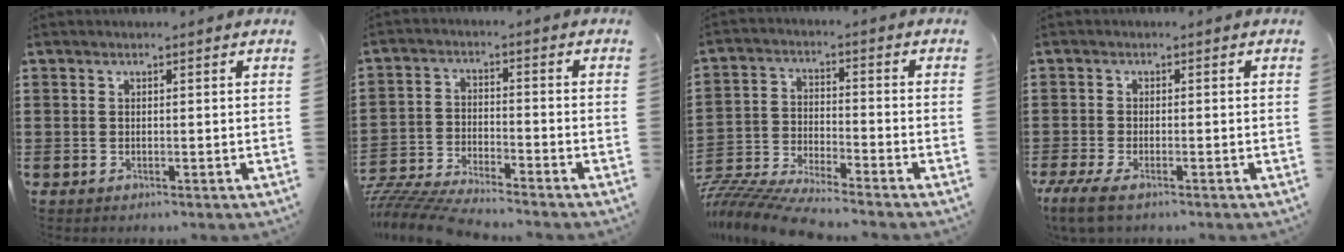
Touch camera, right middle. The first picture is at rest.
{"total": 6.0, "force": [-5.9, 0.1, 0.9], "torque": [-0.032, -0.004, -0.122]}
{"total": 7.4, "force": [-7.3, -0.1, 1.4], "torque": [-0.040, -0.006, -0.148]}
{"total": 2.8, "force": [-1.7, 0.6, 2.1], "torque": [-0.058, -0.008, -0.038]}